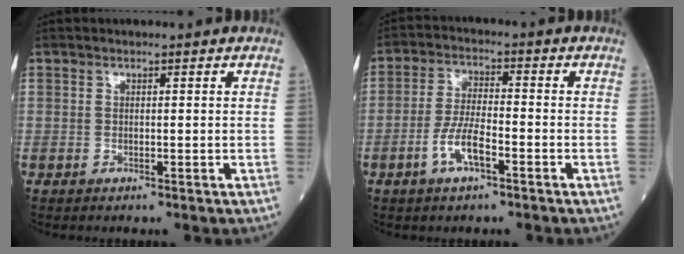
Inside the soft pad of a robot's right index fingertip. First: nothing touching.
{"total": 6.2, "force": [-2.9, 1.5, 5.3], "torque": [-0.107, 0.001, -0.057]}